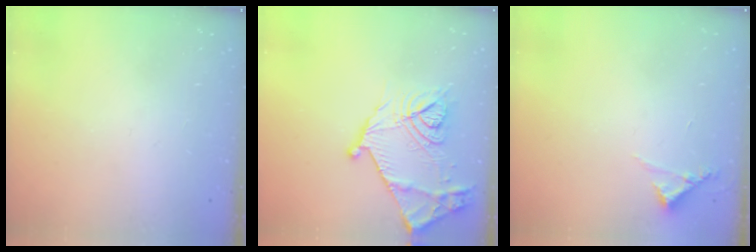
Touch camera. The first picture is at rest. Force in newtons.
{"total": 19.0, "press": 19.0, "slide": 0.7}
{"total": 3.8, "press": 3.8, "slide": 0.2}